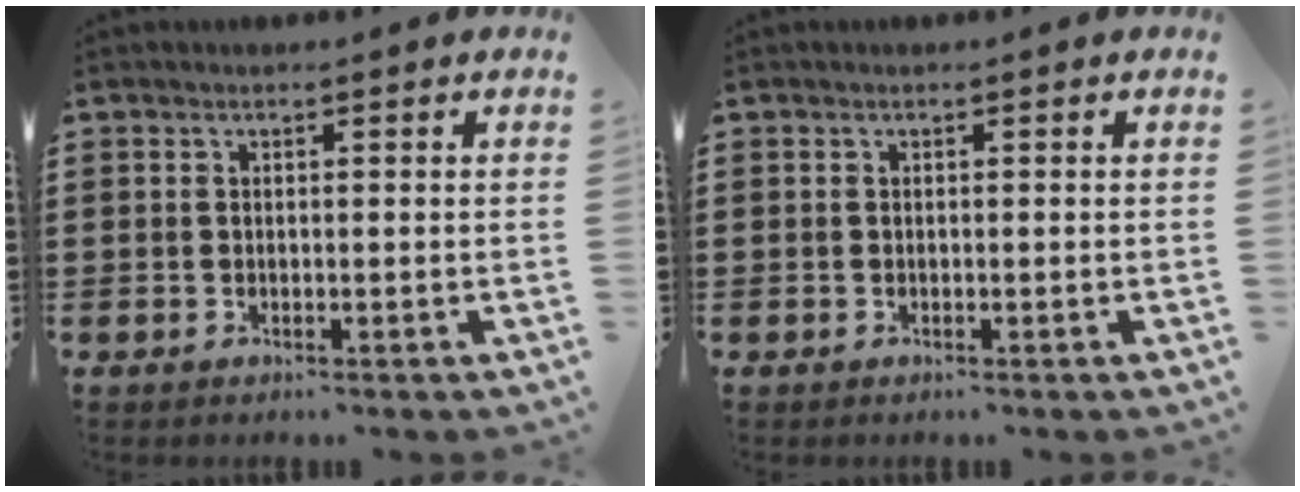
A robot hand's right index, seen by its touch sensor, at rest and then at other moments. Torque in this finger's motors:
{"motor_torque": [0.00, 0.00, 0.00, 0.00]}